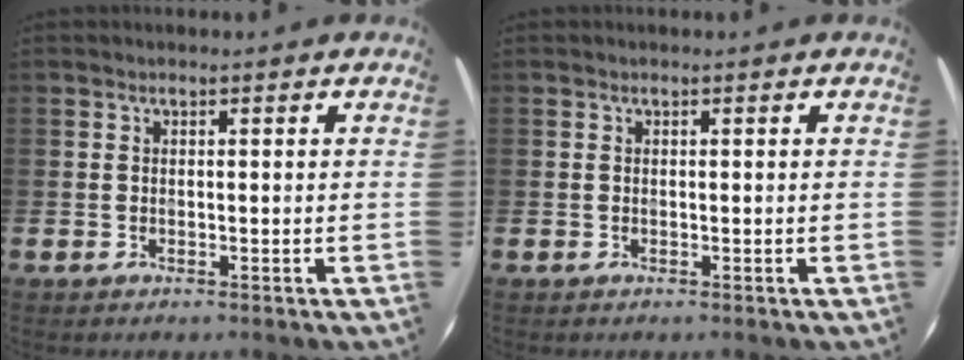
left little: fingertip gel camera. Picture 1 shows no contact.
{"total": 0.0}